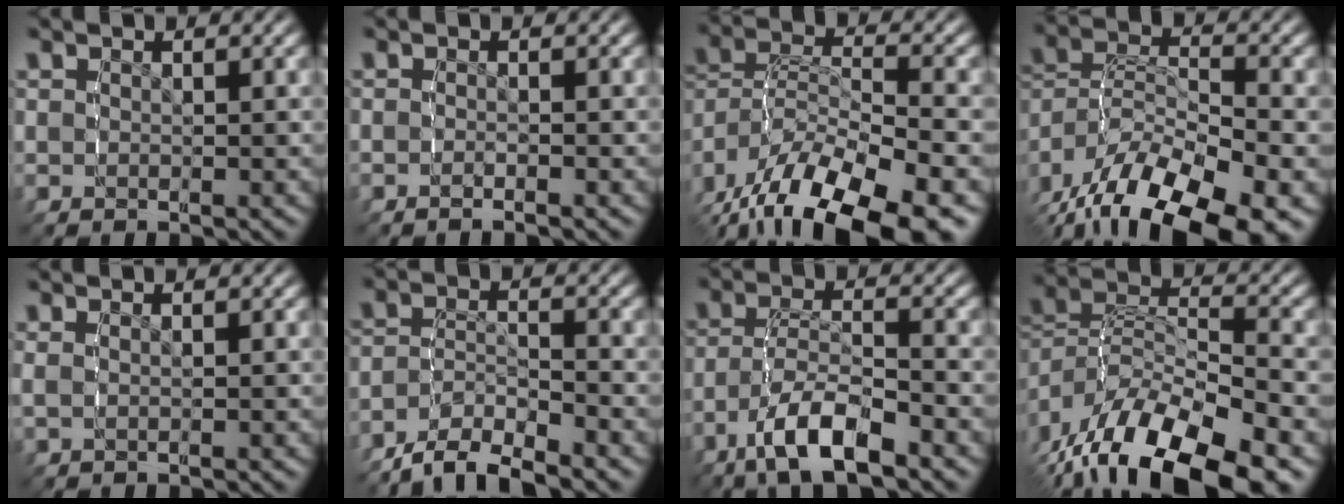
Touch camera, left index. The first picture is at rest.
{"total": 1.1, "force": [-1.1, 0.0, 0.0], "torque": [-0.010, 0.002, -0.021]}
{"total": 8.5, "force": [-4.5, 4.7, 5.4], "torque": [-0.113, -0.026, -0.056]}
{"total": 9.1, "force": [-4.0, 5.8, 5.7], "torque": [-0.117, -0.025, -0.055]}
{"total": 0.7, "force": [0.4, -0.2, 0.5], "torque": [-0.013, 0.004, 0.007]}
{"total": 5.5, "force": [-4.5, 2.5, 1.9], "torque": [-0.038, -0.007, -0.077]}
{"total": 5.1, "force": [-2.7, 2.0, 3.8], "torque": [-0.080, -0.007, -0.043]}
{"total": 9.0, "force": [-3.3, 5.6, 6.3], "torque": [-0.129, -0.020, -0.044]}